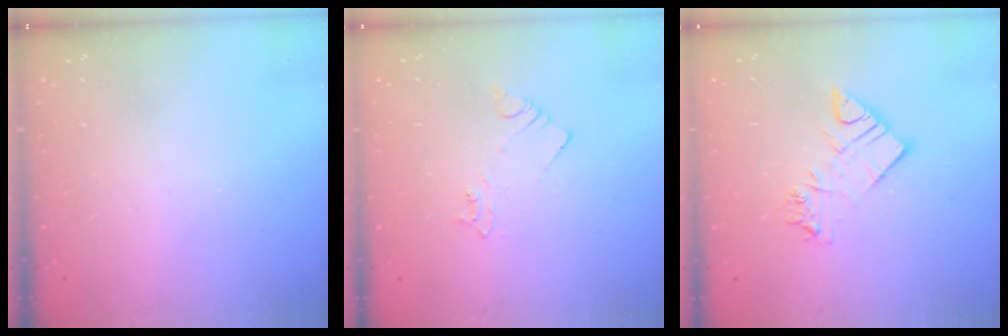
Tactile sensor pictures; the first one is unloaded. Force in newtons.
{"total": 2.5, "press": 2.5, "slide": 0.3}
{"total": 10.5, "press": 10.5, "slide": 1.0}